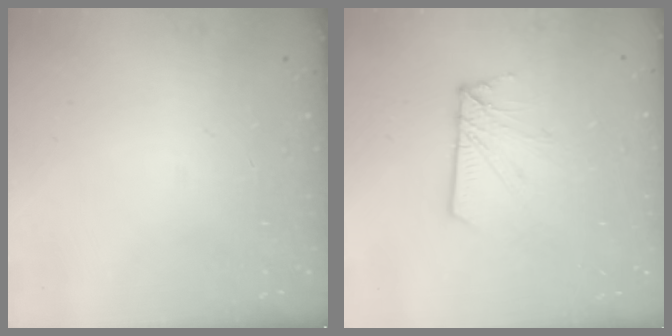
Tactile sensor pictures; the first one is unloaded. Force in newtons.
{"total": 5.5, "press": 5.5, "slide": 0.1}